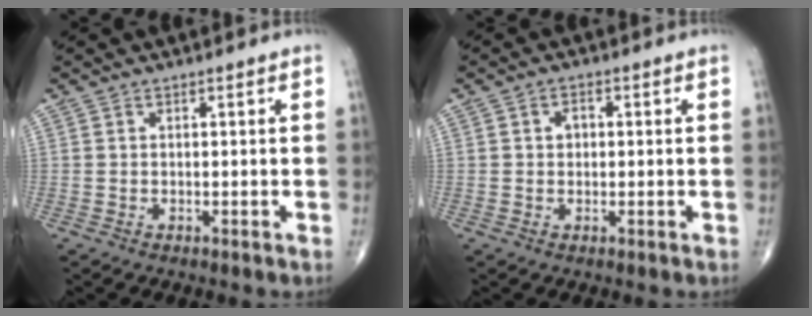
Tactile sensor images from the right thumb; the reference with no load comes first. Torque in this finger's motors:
{"motor_torque": [-0.12, 0.03, -0.31, -0.27, 0.06]}